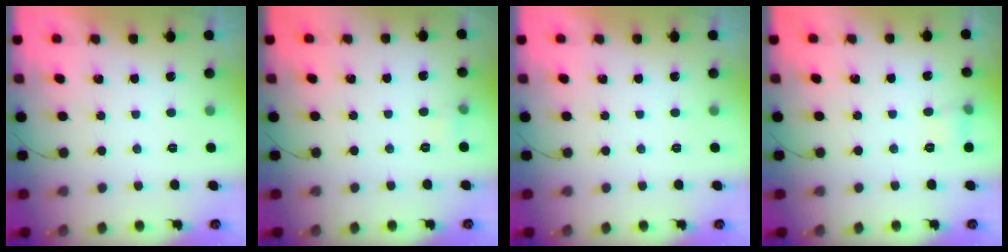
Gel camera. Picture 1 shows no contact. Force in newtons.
{"total": 3.5, "press": 3.2, "slide": 1.3}
{"total": 0.0}
{"total": 5.1, "press": 4.8, "slide": 1.6}